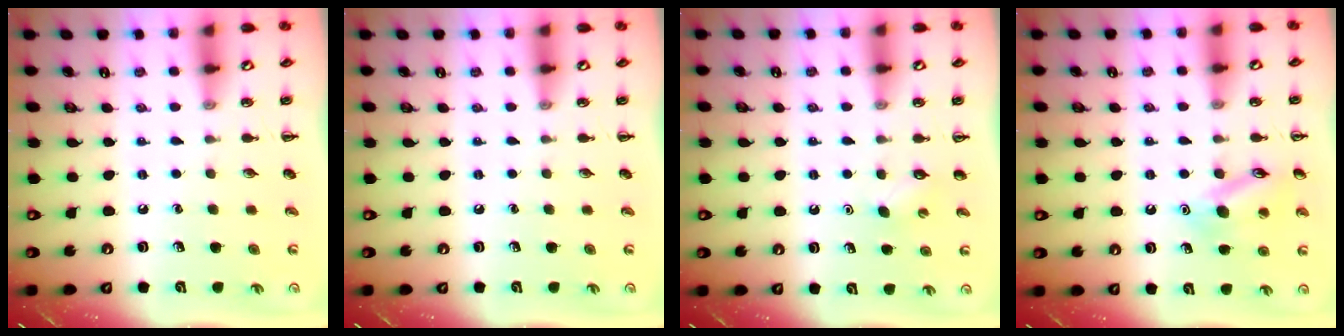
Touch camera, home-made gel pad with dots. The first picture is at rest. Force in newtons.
{"total": 0.0}
{"total": 2.8, "press": 2.7, "slide": 0.8}
{"total": 12.5, "press": 12.5, "slide": 1.1}